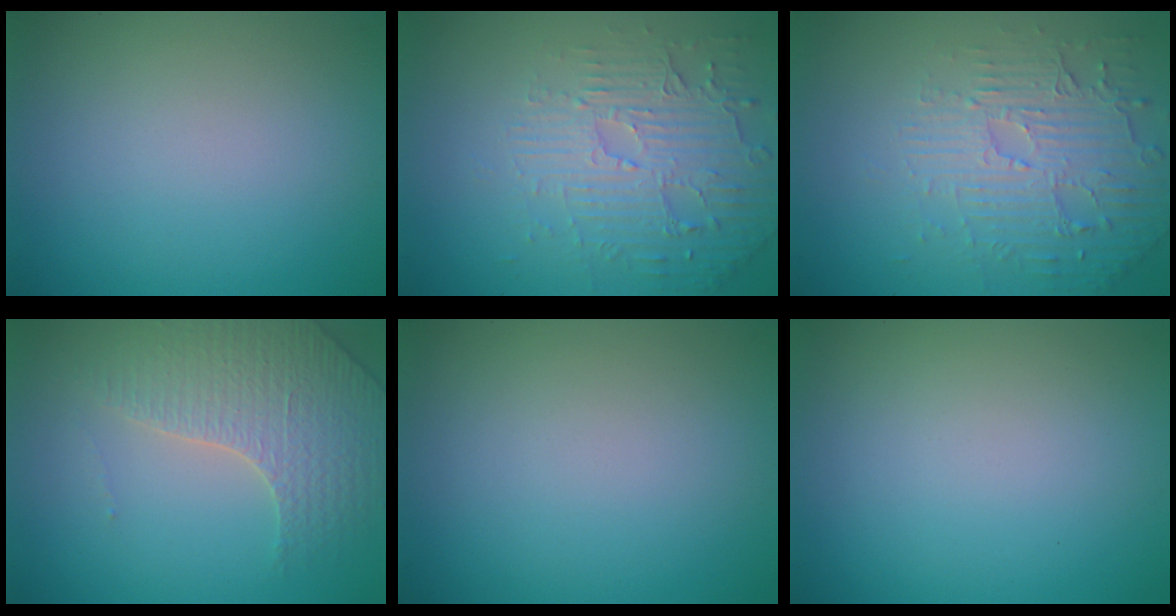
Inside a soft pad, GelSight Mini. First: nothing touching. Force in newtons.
{"total": 5.9, "press": 3.7, "slide": 4.5}
{"total": 5.9, "press": 3.7, "slide": 4.5}
{"total": 3.6, "press": 3.5, "slide": 1.0}
{"total": 0.0}
{"total": 0.0}